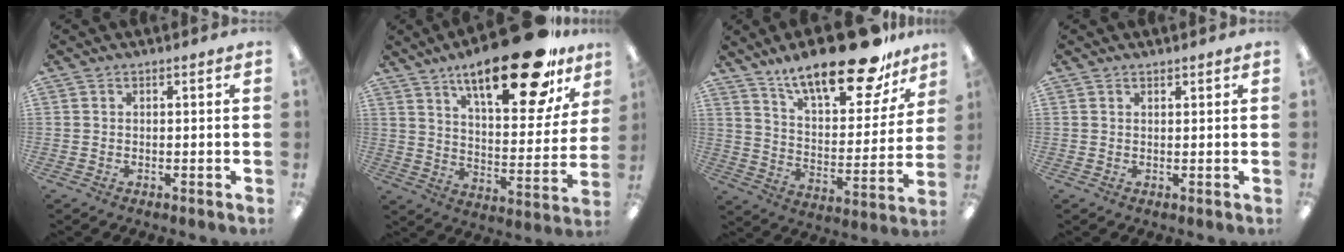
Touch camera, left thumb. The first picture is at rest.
{"total": 24.6, "force": [16.5, 8.2, 16.3], "torque": [-0.239, -0.098, 0.265]}
{"total": 22.8, "force": [16.9, 7.3, 13.5], "torque": [-0.209, -0.108, 0.284]}
{"total": 0.9, "force": [0.8, 0.3, 0.1], "torque": [-0.003, 0.000, 0.015]}